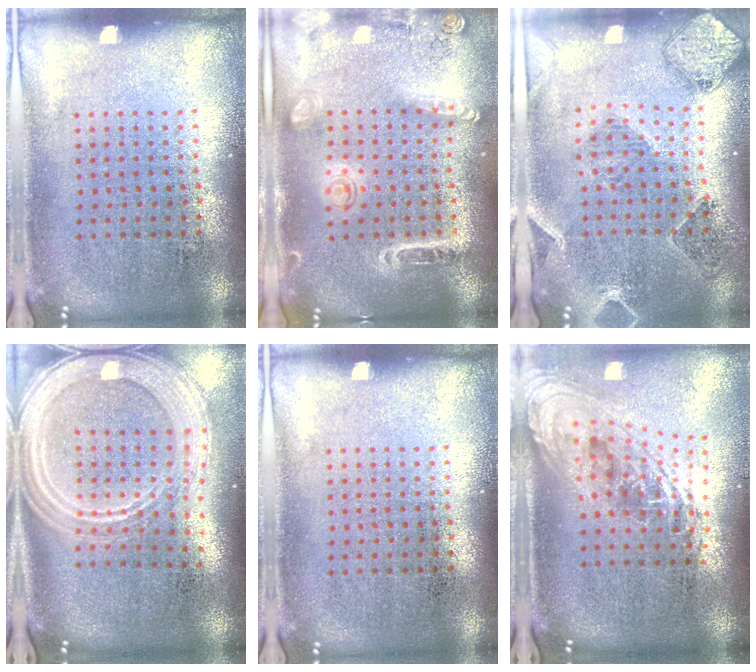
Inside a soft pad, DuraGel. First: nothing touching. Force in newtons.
{"total": 1.6, "press": 1.5, "slide": 0.5}
{"total": 0.7, "press": 0.7, "slide": 0.3}
{"total": 3.0, "press": 2.5, "slide": 1.7}
{"total": 0.0}
{"total": 2.3, "press": 1.7, "slide": 1.6}